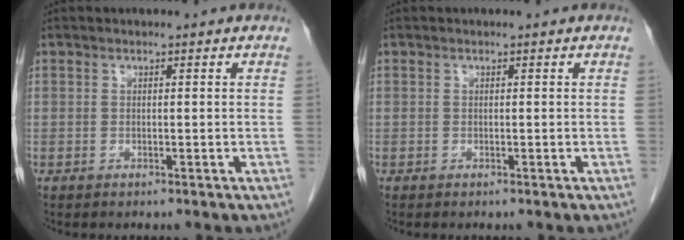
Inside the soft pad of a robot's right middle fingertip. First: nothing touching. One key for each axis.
{"total": 0.0}